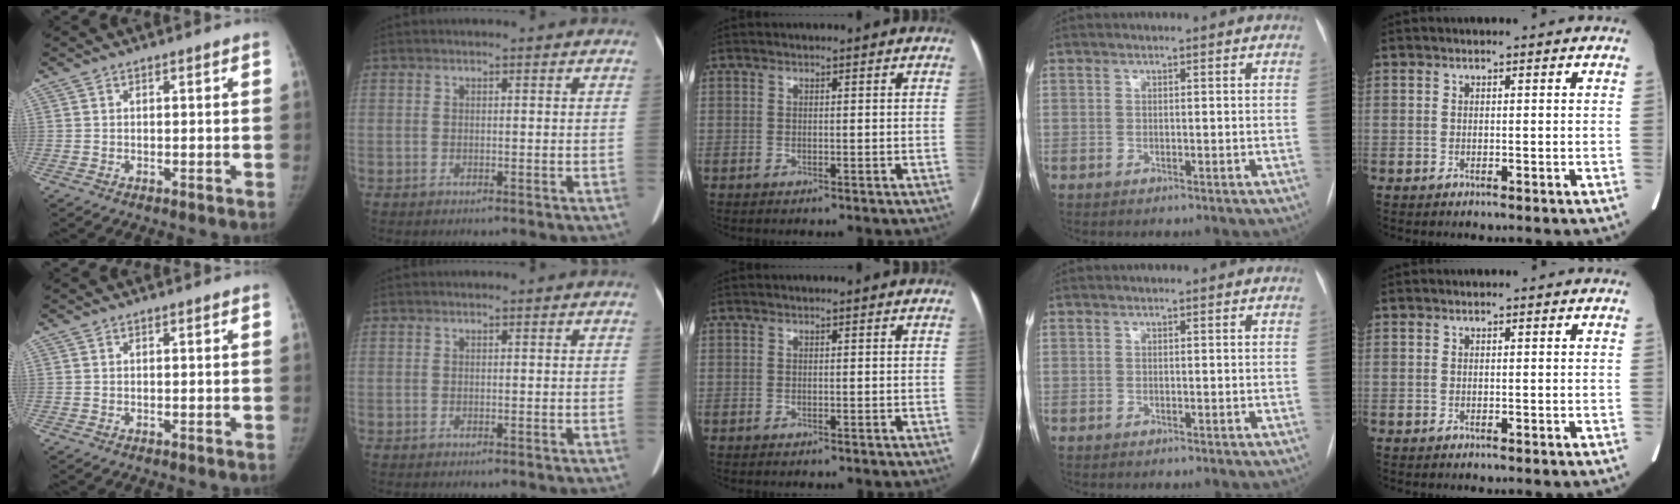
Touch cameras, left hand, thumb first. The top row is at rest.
{}